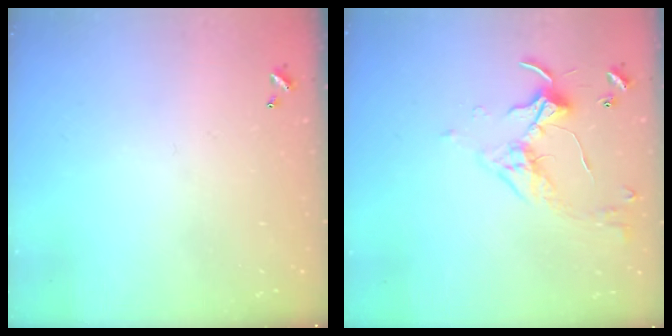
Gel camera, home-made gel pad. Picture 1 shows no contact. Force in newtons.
{"total": 3.5, "press": 3.4, "slide": 0.7}